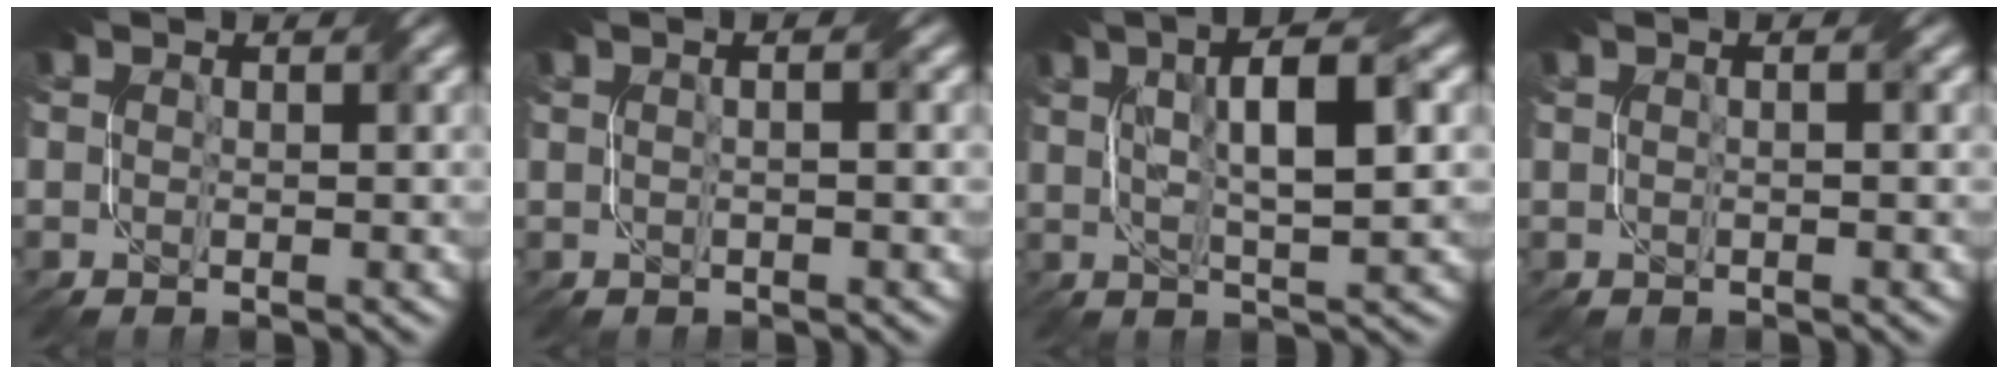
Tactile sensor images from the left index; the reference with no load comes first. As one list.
[{"total": 2.8, "force": [1.1, 1.3, 2.2], "torque": [-0.007, 0.016, -0.011]}, {"total": 7.1, "force": [2.3, 1.8, 6.5], "torque": [-0.099, 0.013, 0.036]}, {"total": 1.8, "force": [0.8, 0.8, 1.4], "torque": [-0.005, 0.008, -0.007]}]